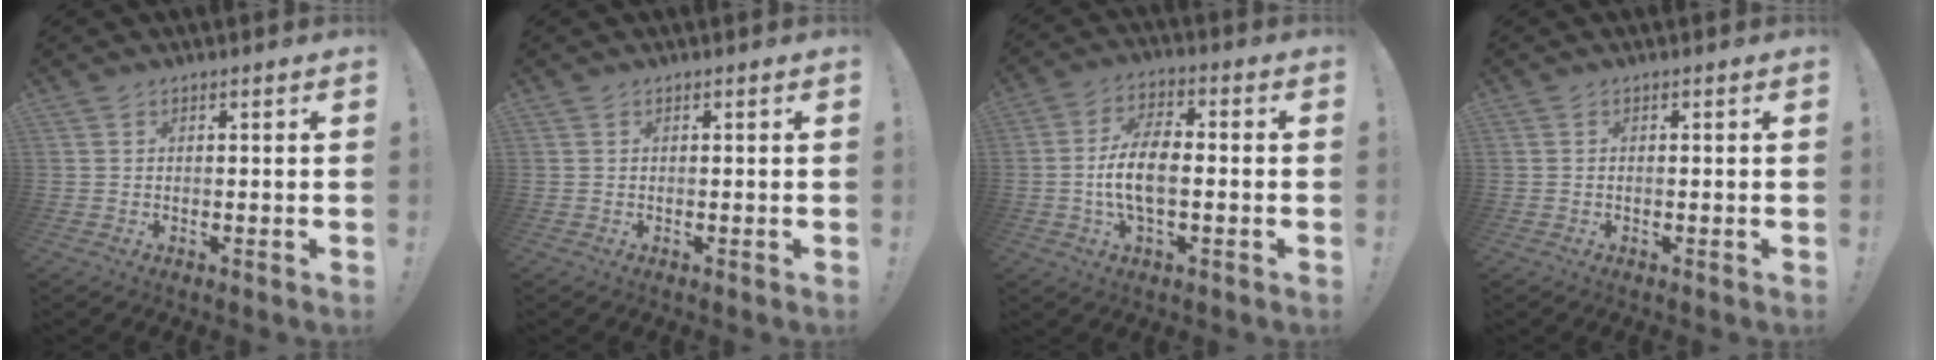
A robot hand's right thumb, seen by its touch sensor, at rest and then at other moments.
{"total": 0.0}
{"total": 10.8, "force": [-1.8, 5.3, 9.2], "torque": [-0.185, 0.009, -0.031]}
{"total": 0.0}